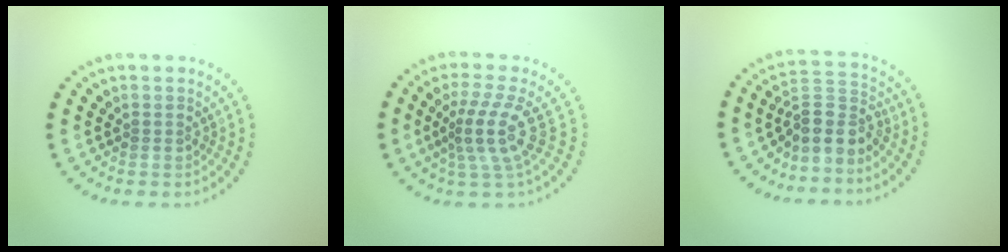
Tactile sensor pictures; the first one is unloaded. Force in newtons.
{"total": 3.7, "press": 2.6, "slide": 2.6}
{"total": 3.6, "press": 2.9, "slide": 2.1}